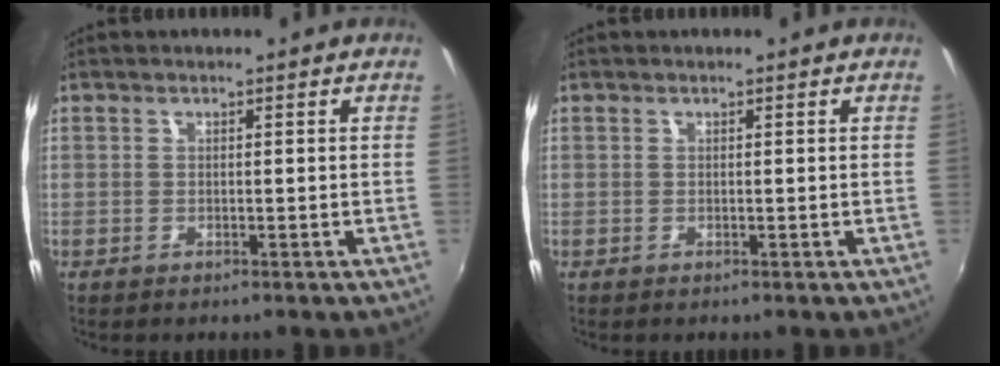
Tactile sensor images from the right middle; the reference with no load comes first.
{"total": 0.0}